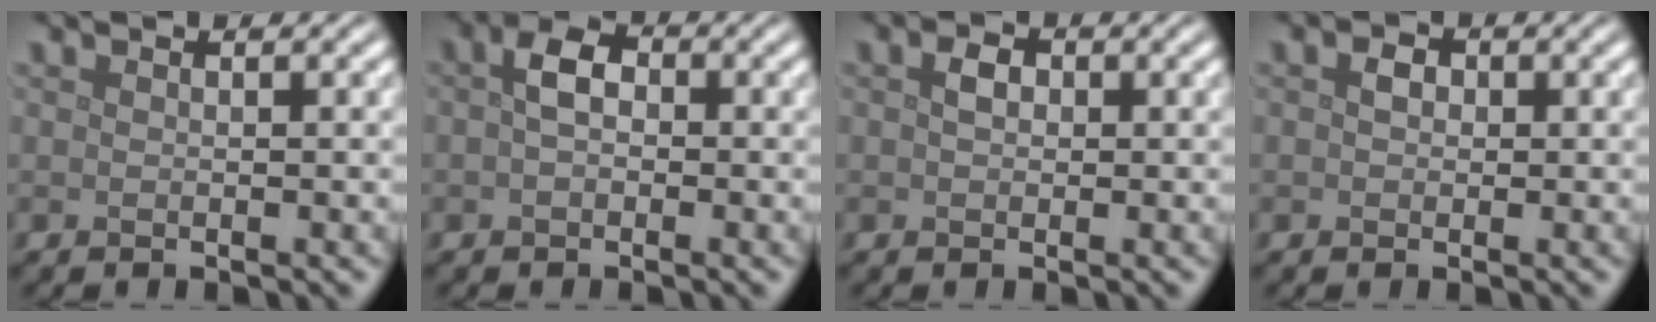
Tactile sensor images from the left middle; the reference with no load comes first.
{"total": 2.6, "force": [0.1, 1.7, 1.9], "torque": [-0.035, 0.006, -0.006]}
{"total": 1.4, "force": [0.2, 1.1, 0.9], "torque": [-0.018, 0.003, -0.001]}
{"total": 1.2, "force": [0.1, 1.0, 0.7], "torque": [-0.011, 0.002, -0.003]}